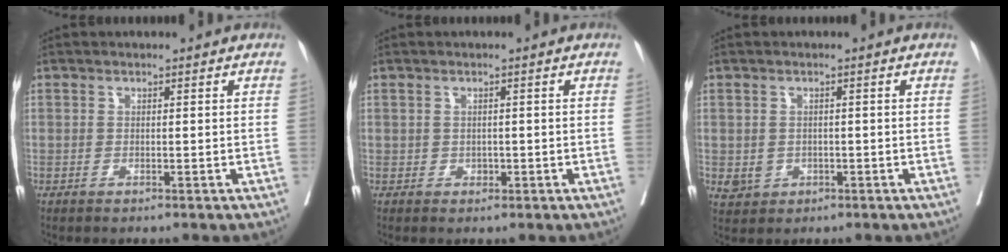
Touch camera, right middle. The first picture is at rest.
{"total": 0.9, "force": [-0.2, 0.8, 0.2], "torque": [0.001, 0.003, -0.001]}
{"total": 2.9, "force": [-0.7, 2.7, 0.7], "torque": [-0.004, 0.004, -0.001]}